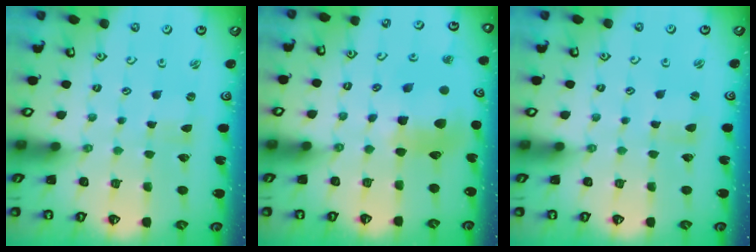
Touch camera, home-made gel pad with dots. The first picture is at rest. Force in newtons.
{"total": 11.9, "press": 11.8, "slide": 1.6}
{"total": 1.3, "press": 1.2, "slide": 0.3}